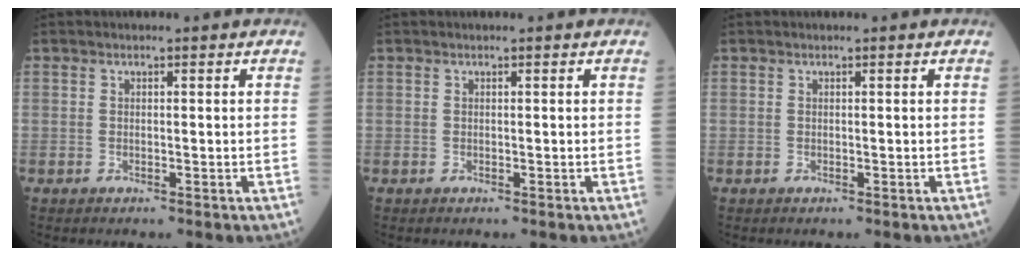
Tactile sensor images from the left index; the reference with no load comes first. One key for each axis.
{"total": 0.0}
{"total": 0.0}